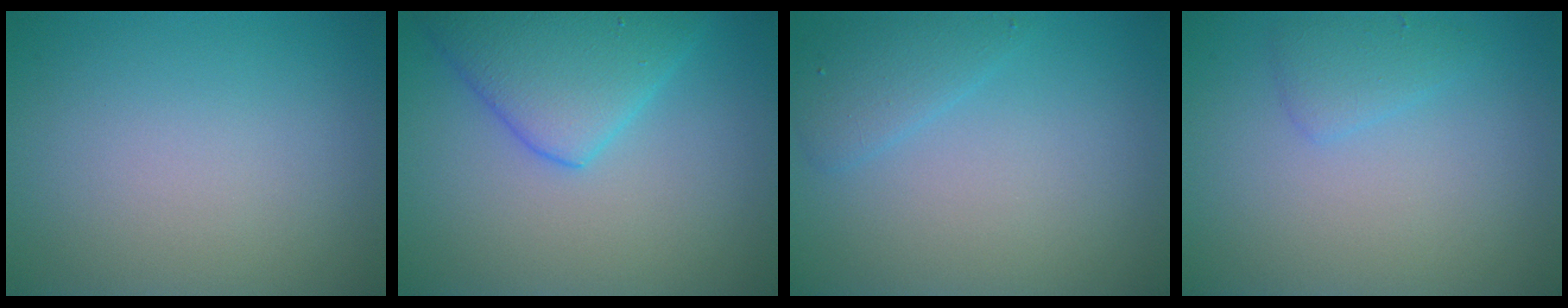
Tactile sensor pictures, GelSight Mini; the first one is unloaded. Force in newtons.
{"total": 5.8, "press": 5.8, "slide": 0.3}
{"total": 2.0, "press": 2.0, "slide": 0.1}
{"total": 1.6, "press": 1.6, "slide": 0.1}